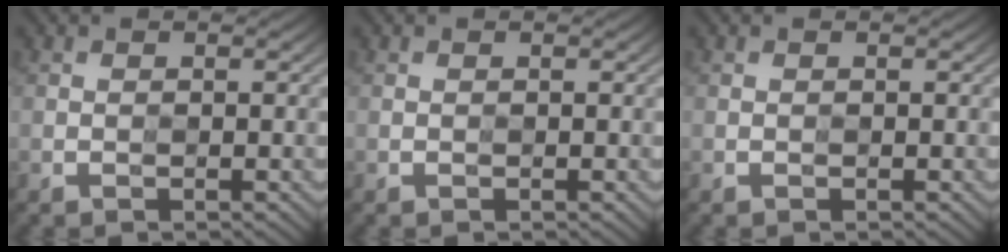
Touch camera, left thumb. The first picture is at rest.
{"total": 0.0}
{"total": 0.0}